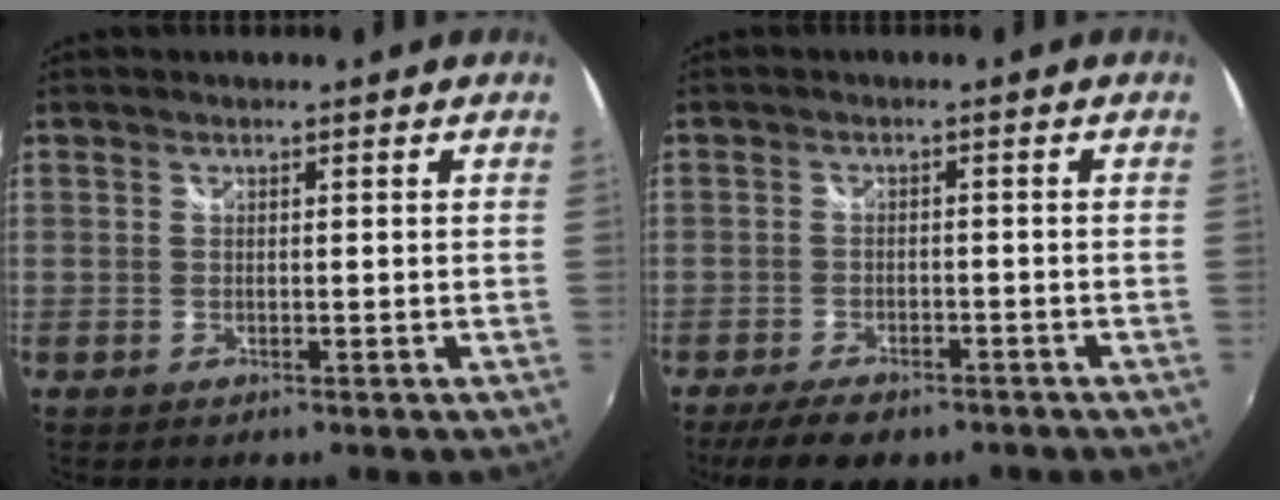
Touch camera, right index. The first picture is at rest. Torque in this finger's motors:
{"motor_torque": [-0.17, -0.06, -0.09, -0.06]}